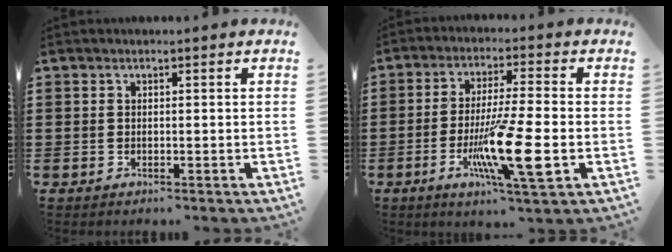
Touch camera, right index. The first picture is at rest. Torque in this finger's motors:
{"motor_torque": [2.14, 0.00, 0.67, 0.21]}